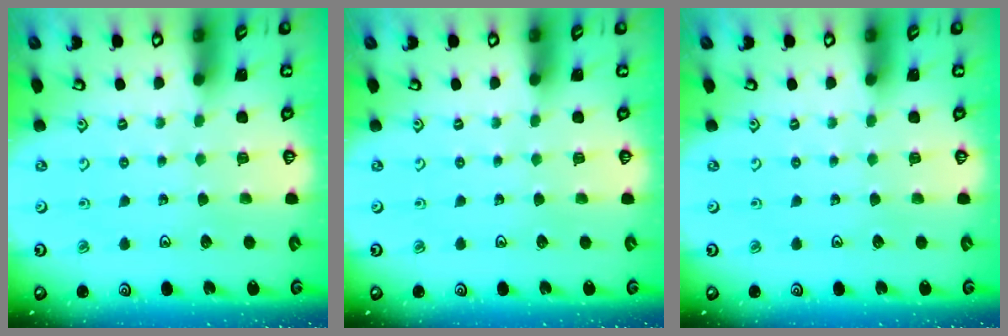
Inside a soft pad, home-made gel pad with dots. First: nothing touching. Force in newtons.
{"total": 0.0}
{"total": 0.0}